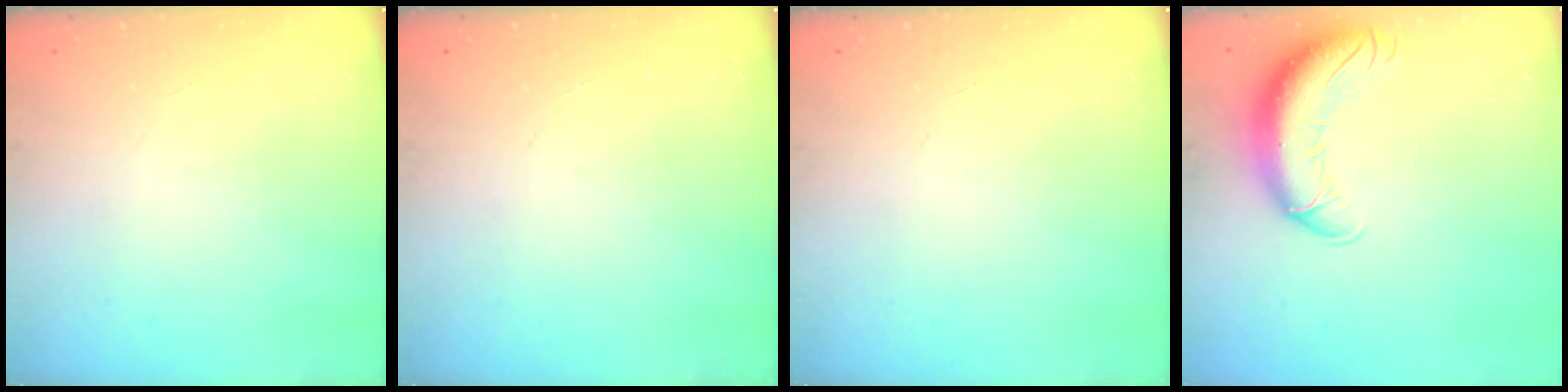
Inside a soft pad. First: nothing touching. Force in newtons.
{"total": 0.0}
{"total": 0.0}
{"total": 13.4, "press": 13.0, "slide": 3.1}